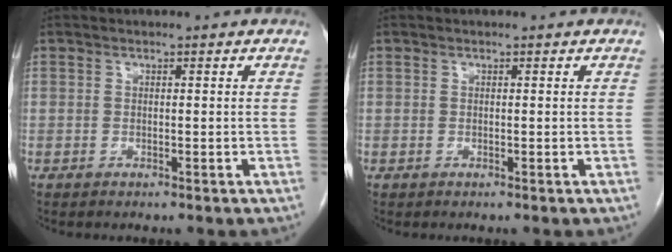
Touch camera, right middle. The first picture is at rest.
{"total": 0.0}